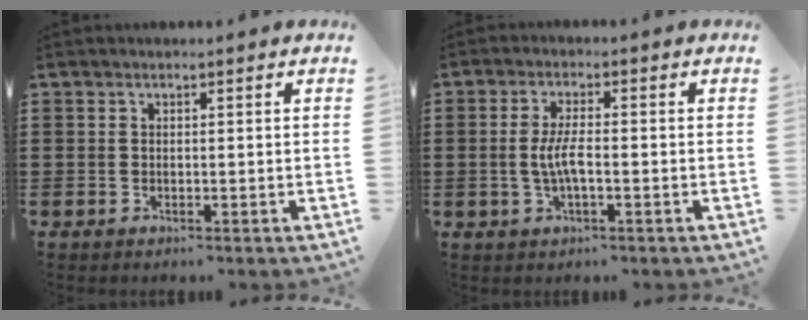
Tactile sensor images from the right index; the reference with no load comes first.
{"total": 4.2, "force": [-0.7, 1.1, 4.0], "torque": [-0.095, -0.005, -0.022]}